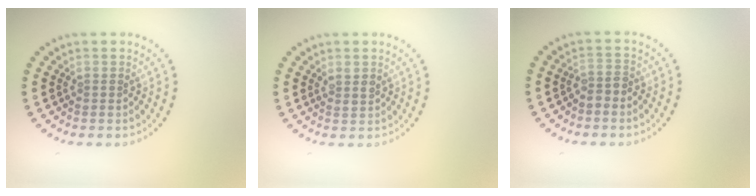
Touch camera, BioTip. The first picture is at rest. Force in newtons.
{"total": 1.0, "press": 0.9, "slide": 0.5}
{"total": 1.4, "press": 1.1, "slide": 0.8}